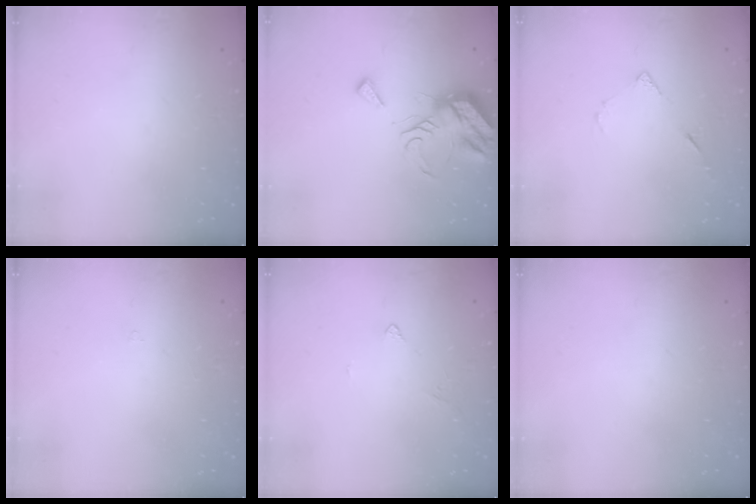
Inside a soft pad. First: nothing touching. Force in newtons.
{"total": 9.7, "press": 9.7, "slide": 1.1}
{"total": 4.9, "press": 4.9, "slide": 0.5}
{"total": 1.6, "press": 1.5, "slide": 0.4}
{"total": 2.6, "press": 2.6, "slide": 0.6}
{"total": 0.0}